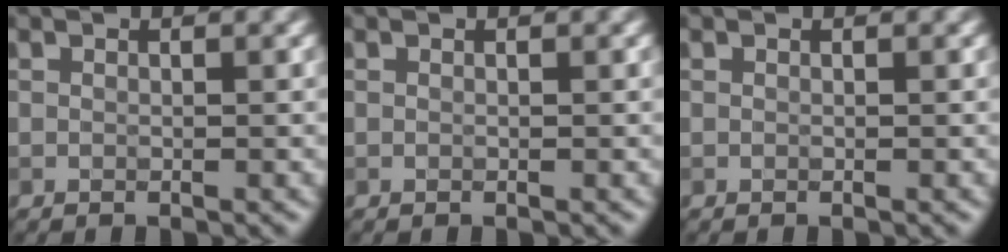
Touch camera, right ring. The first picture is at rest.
{"total": 0.0}
{"total": 0.0}